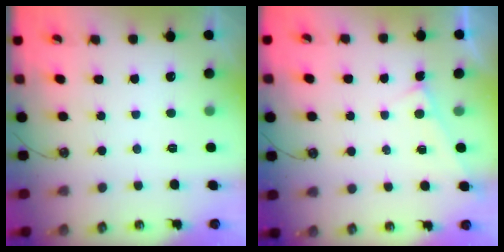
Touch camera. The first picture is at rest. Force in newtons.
{"total": 2.3, "press": 2.3, "slide": 0.1}